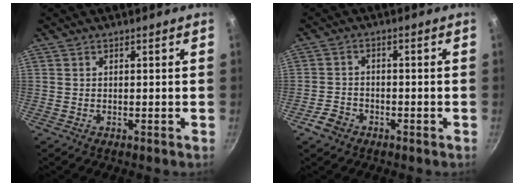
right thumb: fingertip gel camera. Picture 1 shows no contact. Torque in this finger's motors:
{"motor_torque": [0.56, 0.02, -0.27, -0.04, -0.01]}